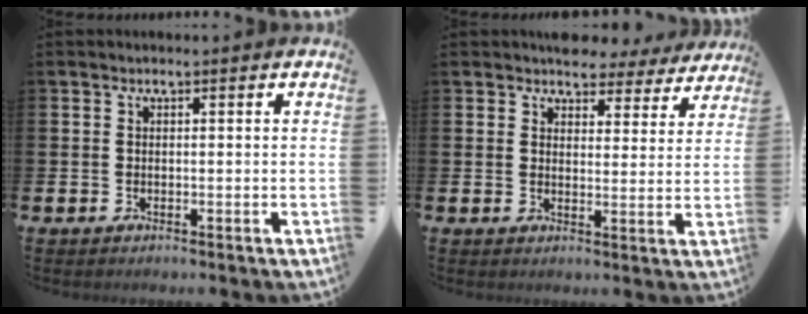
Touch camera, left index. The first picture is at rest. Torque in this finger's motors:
{"motor_torque": [1.09, -1.04, 0.62, 0.03]}